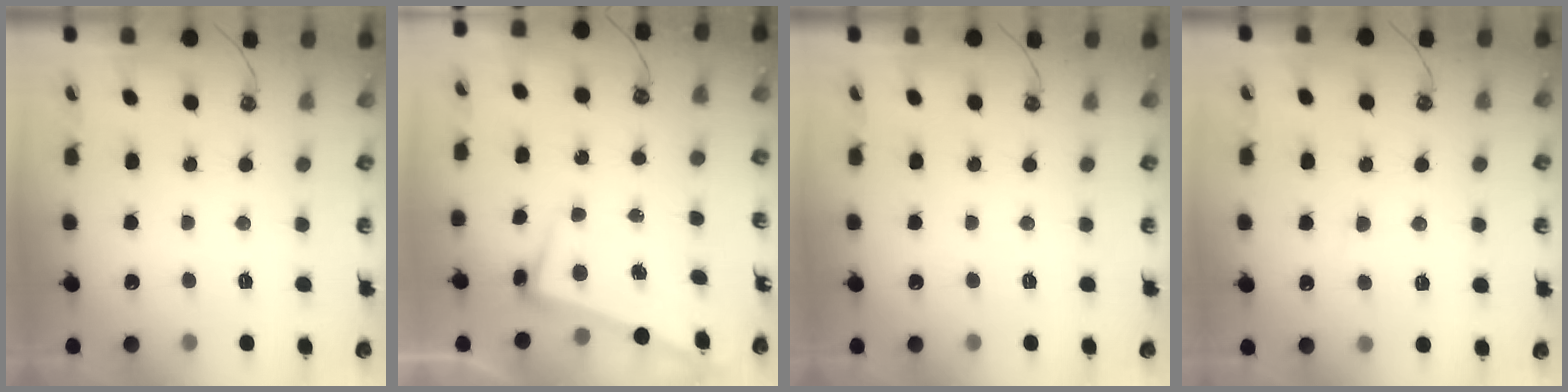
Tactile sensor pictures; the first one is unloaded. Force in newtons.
{"total": 2.5, "press": 2.3, "slide": 1.0}
{"total": 0.0}
{"total": 1.4, "press": 1.2, "slide": 0.7}